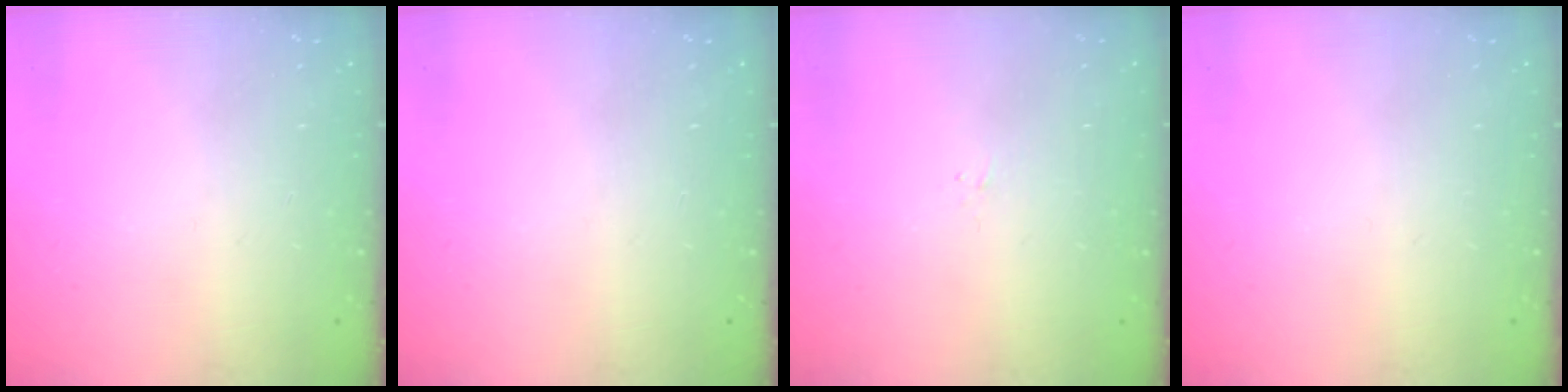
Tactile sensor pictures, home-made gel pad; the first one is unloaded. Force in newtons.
{"total": 0.0}
{"total": 1.6, "press": 1.5, "slide": 0.3}
{"total": 0.0}